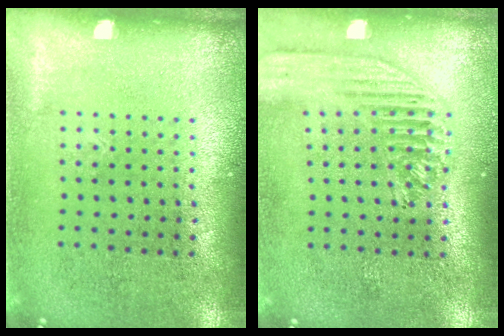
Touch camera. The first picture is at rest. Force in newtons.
{"total": 1.7, "press": 1.5, "slide": 0.7}